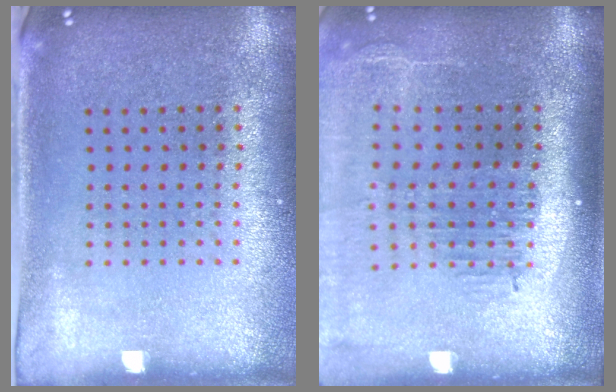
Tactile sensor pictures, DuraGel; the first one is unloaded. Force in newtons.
{"total": 2.4, "press": 1.9, "slide": 1.4}